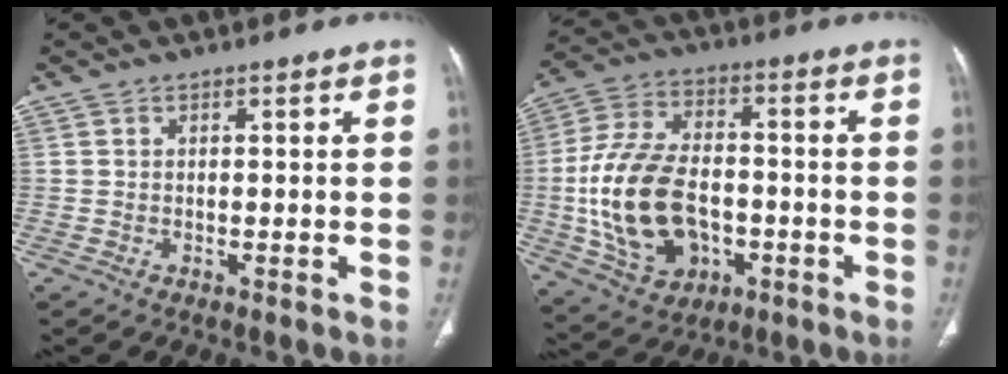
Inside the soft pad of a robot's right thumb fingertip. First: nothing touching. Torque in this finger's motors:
{"motor_torque": [2.53, 1.68, 2.15, -0.60, 0.66]}